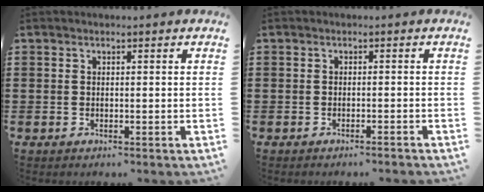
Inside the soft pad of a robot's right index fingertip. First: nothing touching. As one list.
[{"total": 1.0, "force": [-0.9, -0.3, 0.4], "torque": [-0.007, -0.003, -0.016]}]